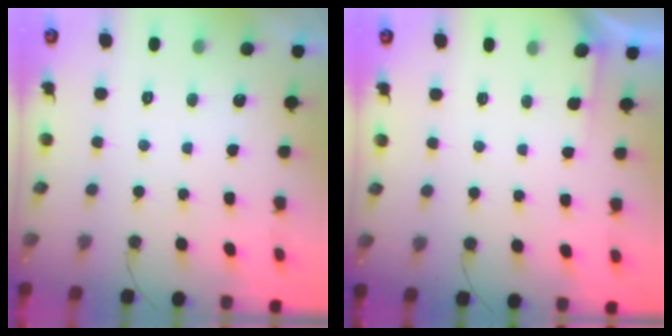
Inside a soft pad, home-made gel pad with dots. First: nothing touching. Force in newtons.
{"total": 1.5, "press": 1.5, "slide": 0.2}